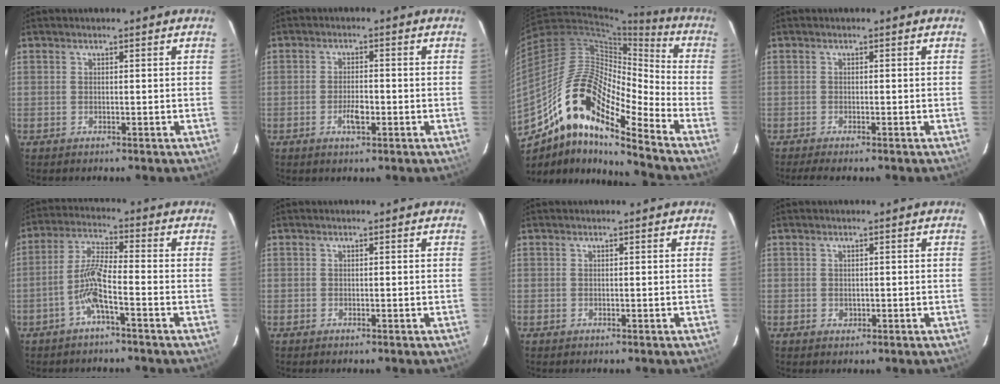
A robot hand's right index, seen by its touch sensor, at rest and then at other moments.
{"total": 3.1, "force": [-1.2, 0.9, 2.8], "torque": [-0.053, 0.002, -0.020]}
{"total": 19.4, "force": [-11.3, 5.0, 14.9], "torque": [-0.288, 0.025, -0.197]}
{"total": 3.3, "force": [-2.8, 0.3, 1.9], "torque": [-0.028, -0.008, -0.040]}
{"total": 6.6, "force": [-2.8, 0.5, 6.0], "torque": [-0.125, 0.014, -0.058]}
{"total": 0.0}
{"total": 0.0}
{"total": 0.8, "force": [-0.1, 0.7, 0.4], "torque": [-0.006, 0.001, 0.000]}